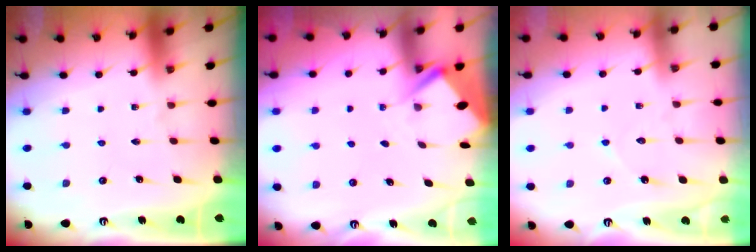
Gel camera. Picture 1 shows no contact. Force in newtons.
{"total": 3.0, "press": 2.9, "slide": 0.4}
{"total": 4.1, "press": 4.1, "slide": 0.4}